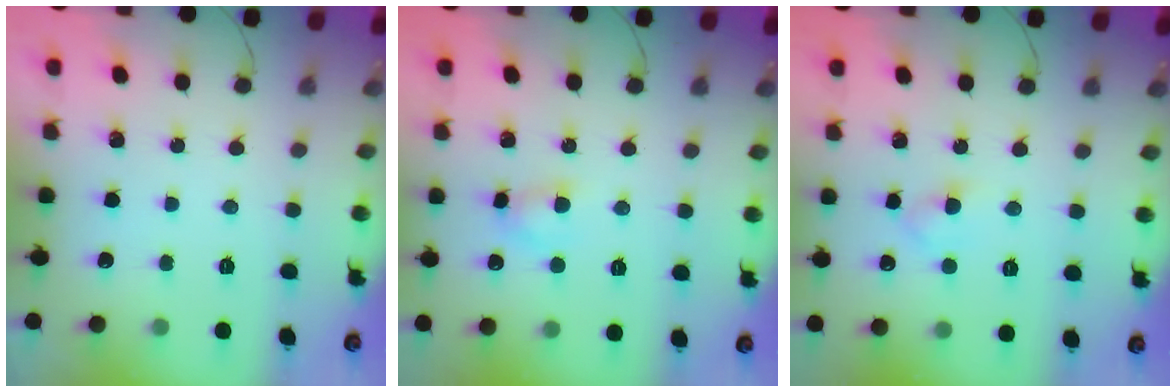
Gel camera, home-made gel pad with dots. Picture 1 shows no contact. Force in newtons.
{"total": 3.2, "press": 3.1, "slide": 0.8}
{"total": 3.3, "press": 3.0, "slide": 1.3}